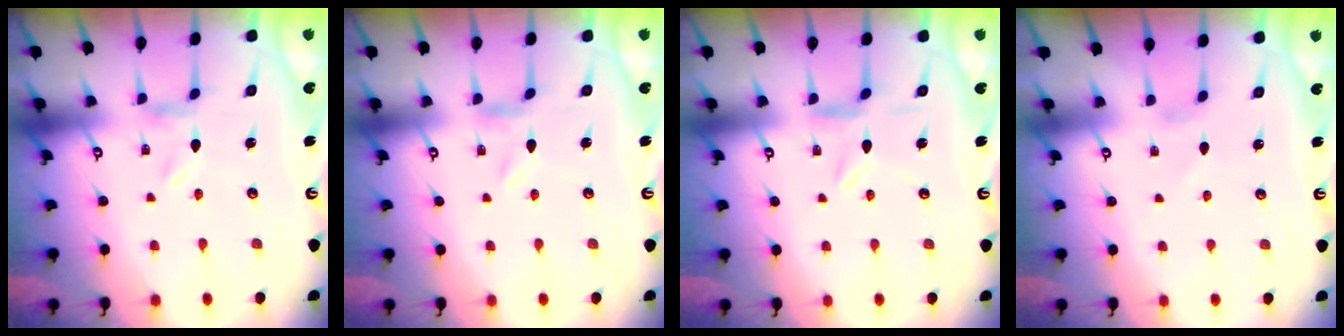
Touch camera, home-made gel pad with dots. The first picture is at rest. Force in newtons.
{"total": 0.0}
{"total": 2.4, "press": 2.4, "slide": 0.3}
{"total": 0.7, "press": 0.6, "slide": 0.4}